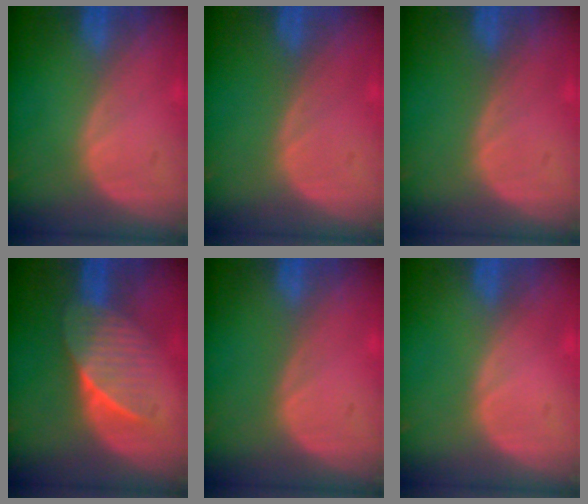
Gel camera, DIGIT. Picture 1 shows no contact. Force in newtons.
{"total": 0.0}
{"total": 0.0}
{"total": 7.5, "press": 6.6, "slide": 3.5}
{"total": 0.0}
{"total": 0.0}